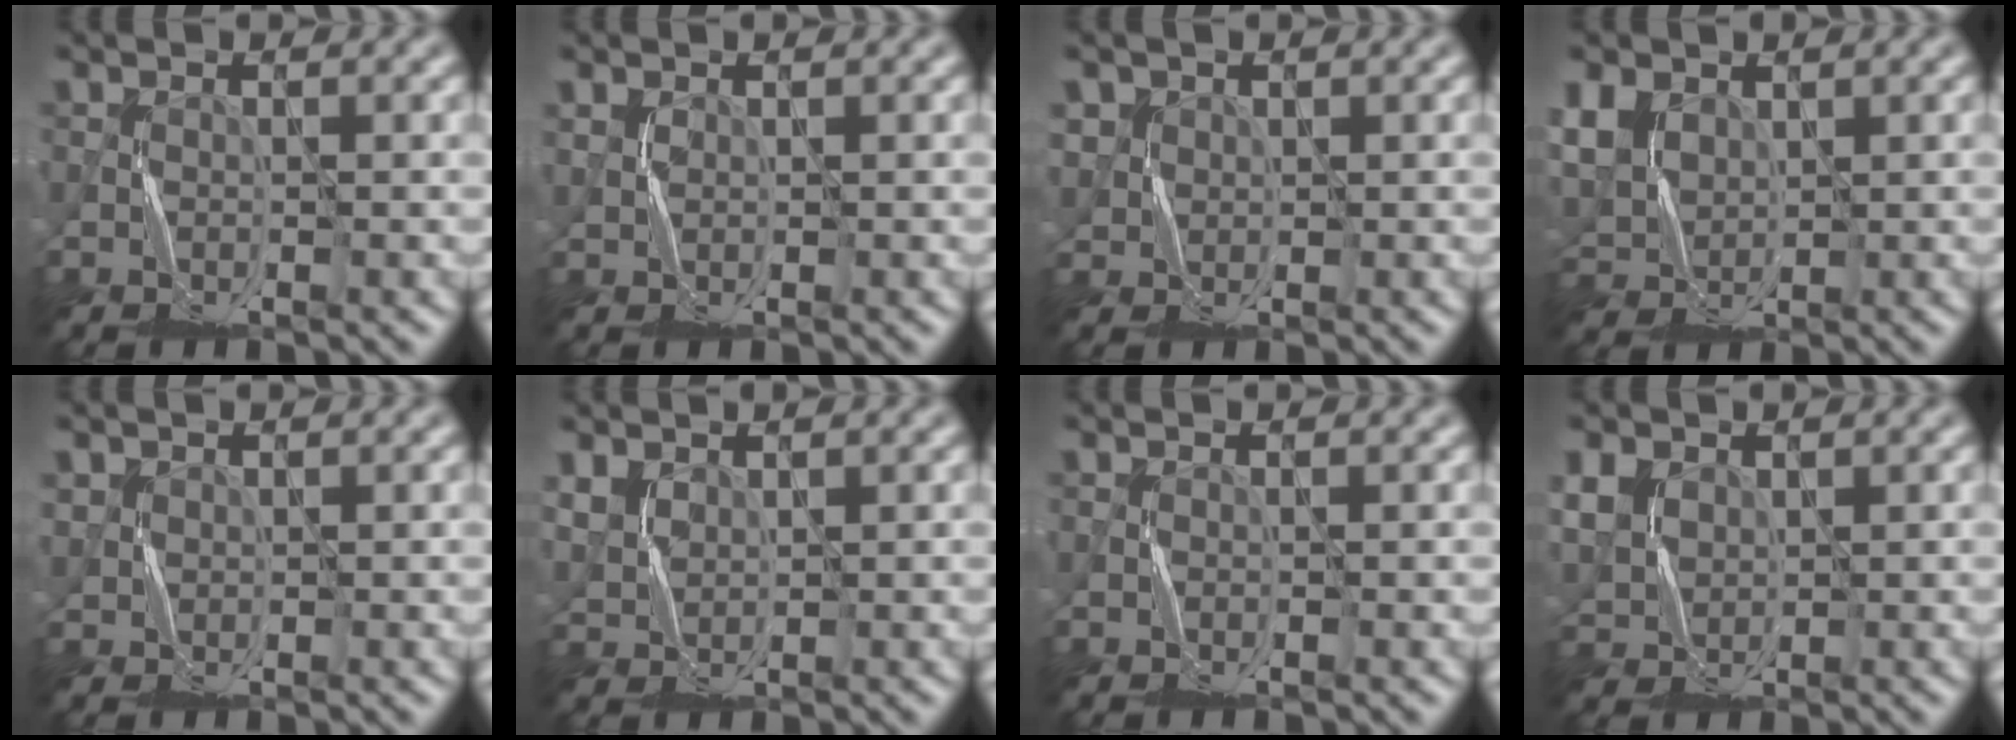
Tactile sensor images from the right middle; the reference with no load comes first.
{"total": 0.8, "force": [0.5, 0.5, 0.2], "torque": [-0.008, 0.000, 0.014]}
{"total": 1.7, "force": [0.7, 1.6, 0.1], "torque": [-0.010, 0.001, 0.014]}
{"total": 5.2, "force": [2.2, 3.7, 2.8], "torque": [-0.079, 0.004, 0.045]}
{"total": 1.1, "force": [0.6, 0.9, -0.1], "torque": [-0.006, 0.001, 0.014]}
{"total": 2.4, "force": [1.5, 1.6, 1.1], "torque": [-0.036, 0.004, 0.036]}
{"total": 0.0}
{"total": 3.8, "force": [1.5, 2.9, 1.9], "torque": [-0.059, 0.002, 0.032]}